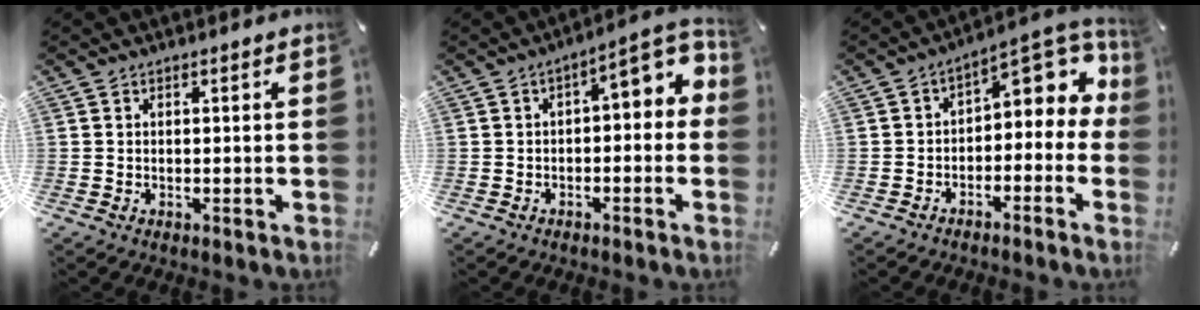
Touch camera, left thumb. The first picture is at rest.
{"total": 7.0, "force": [0.8, 3.5, 6.0], "torque": [-0.073, -0.018, 0.004]}
{"total": 8.7, "force": [2.2, 5.2, 6.6], "torque": [-0.078, -0.025, 0.037]}